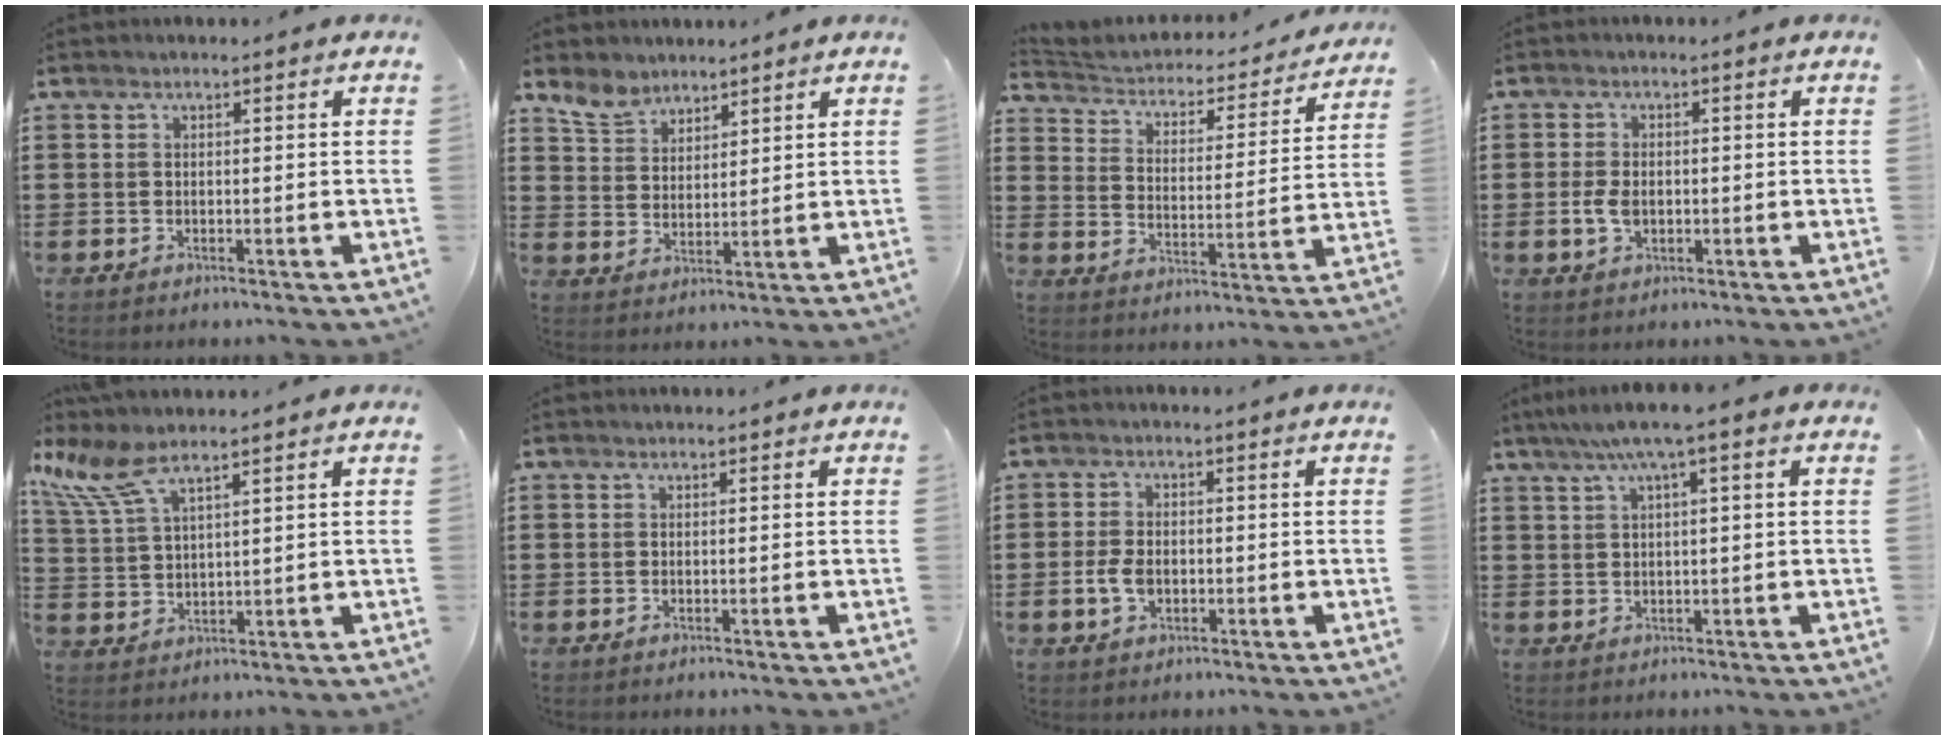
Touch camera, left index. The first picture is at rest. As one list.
[{"total": 5.3, "force": [4.5, 2.7, 1.0], "torque": [-0.040, -0.006, 0.087]}, {"total": 2.4, "force": [2.1, 1.0, 0.5], "torque": [-0.029, -0.024, 0.026]}, {"total": 3.3, "force": [-0.4, 2.0, 2.5], "torque": [-0.063, -0.001, -0.013]}, {"total": 7.3, "force": [5.3, 1.7, 4.7], "torque": [-0.124, -0.015, 0.094]}, {"total": 0.0}, {"total": 4.0, "force": [-0.8, 2.6, 3.0], "torque": [-0.078, -0.002, -0.021]}, {"total": 3.8, "force": [1.2, 0.1, 3.6], "torque": [-0.070, 0.003, 0.016]}]